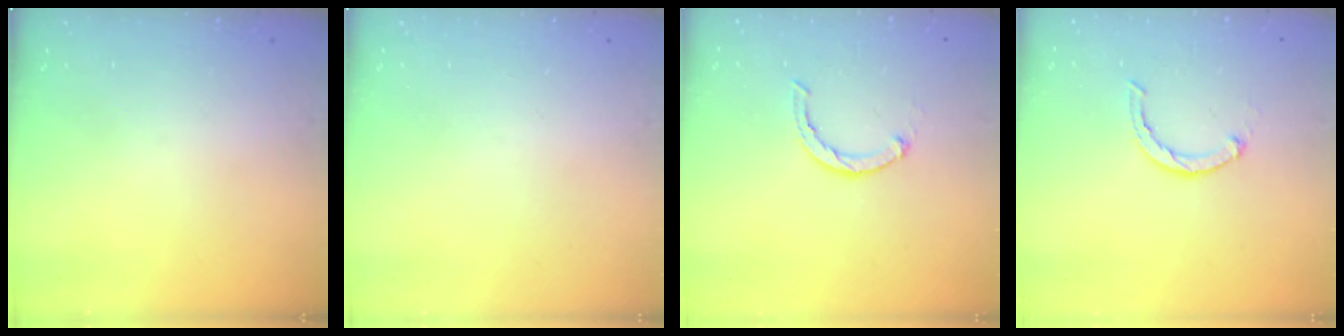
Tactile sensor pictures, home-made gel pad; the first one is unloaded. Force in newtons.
{"total": 0.0}
{"total": 3.1, "press": 3.0, "slide": 0.5}
{"total": 3.1, "press": 3.0, "slide": 0.5}